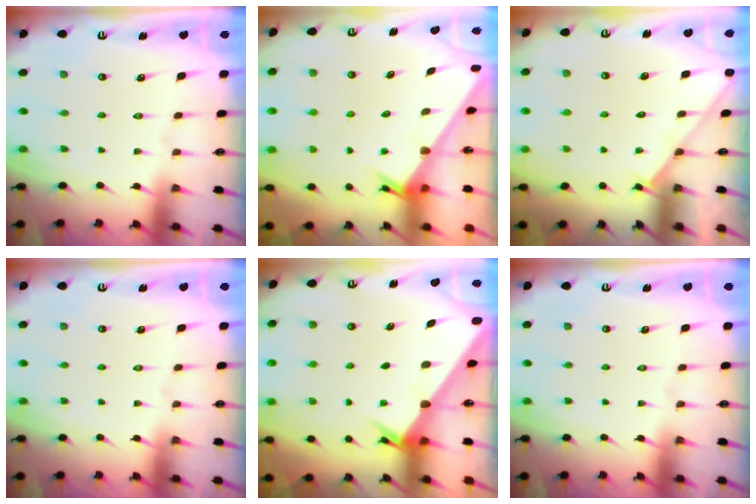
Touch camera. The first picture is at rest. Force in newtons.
{"total": 2.5, "press": 2.5, "slide": 0.1}
{"total": 2.0, "press": 1.9, "slide": 0.4}
{"total": 0.0}
{"total": 2.6, "press": 2.6, "slide": 0.3}
{"total": 0.0}